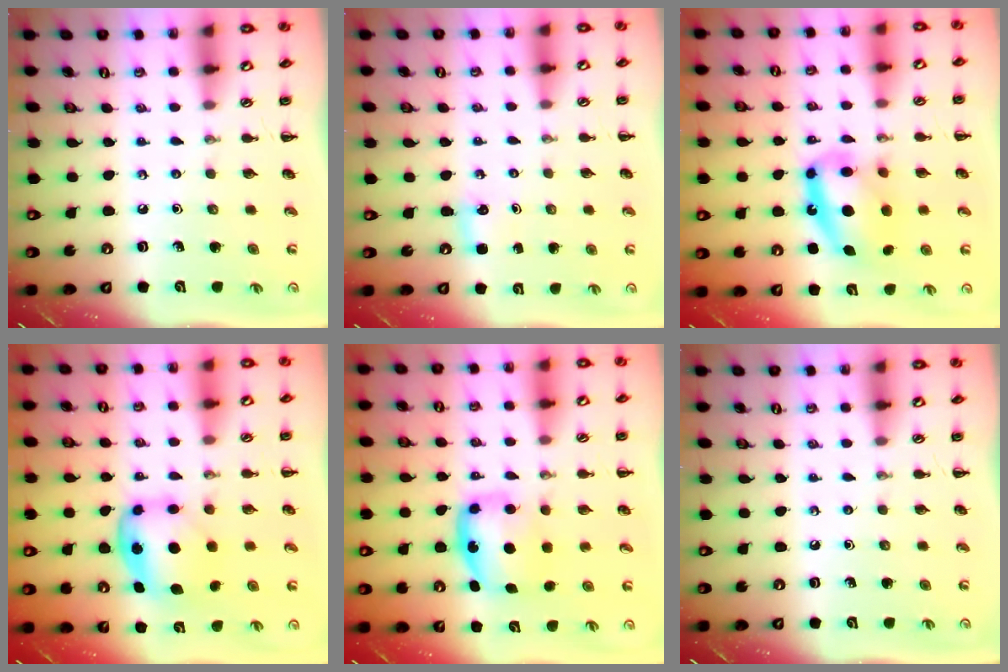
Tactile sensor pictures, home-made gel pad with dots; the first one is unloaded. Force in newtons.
{"total": 2.5, "press": 2.4, "slide": 0.8}
{"total": 13.1, "press": 12.7, "slide": 3.2}
{"total": 6.1, "press": 6.1, "slide": 0.7}
{"total": 7.4, "press": 7.3, "slide": 1.1}
{"total": 0.0}